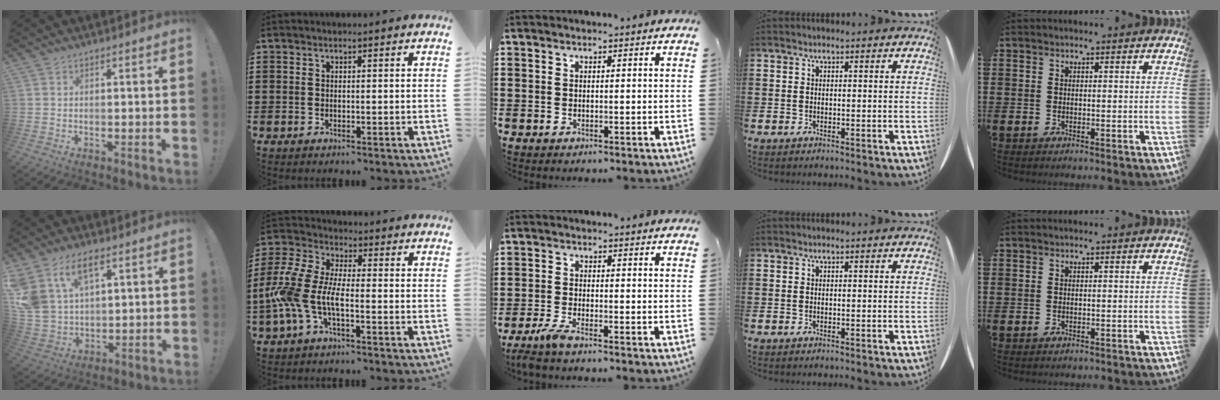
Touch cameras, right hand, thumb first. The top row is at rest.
{"thumb": {"total": 13.9, "force": [7.5, 8.5, 8.1], "torque": [-0.175, -0.039, 0.143]}, "index": {"total": 8.5, "force": [-3.0, 3.7, 7.0], "torque": [-0.192, -0.017, -0.064]}, "middle": {"total": 2.9, "force": [-2.2, 0.0, 1.8], "torque": [-0.054, -0.010, -0.048]}}